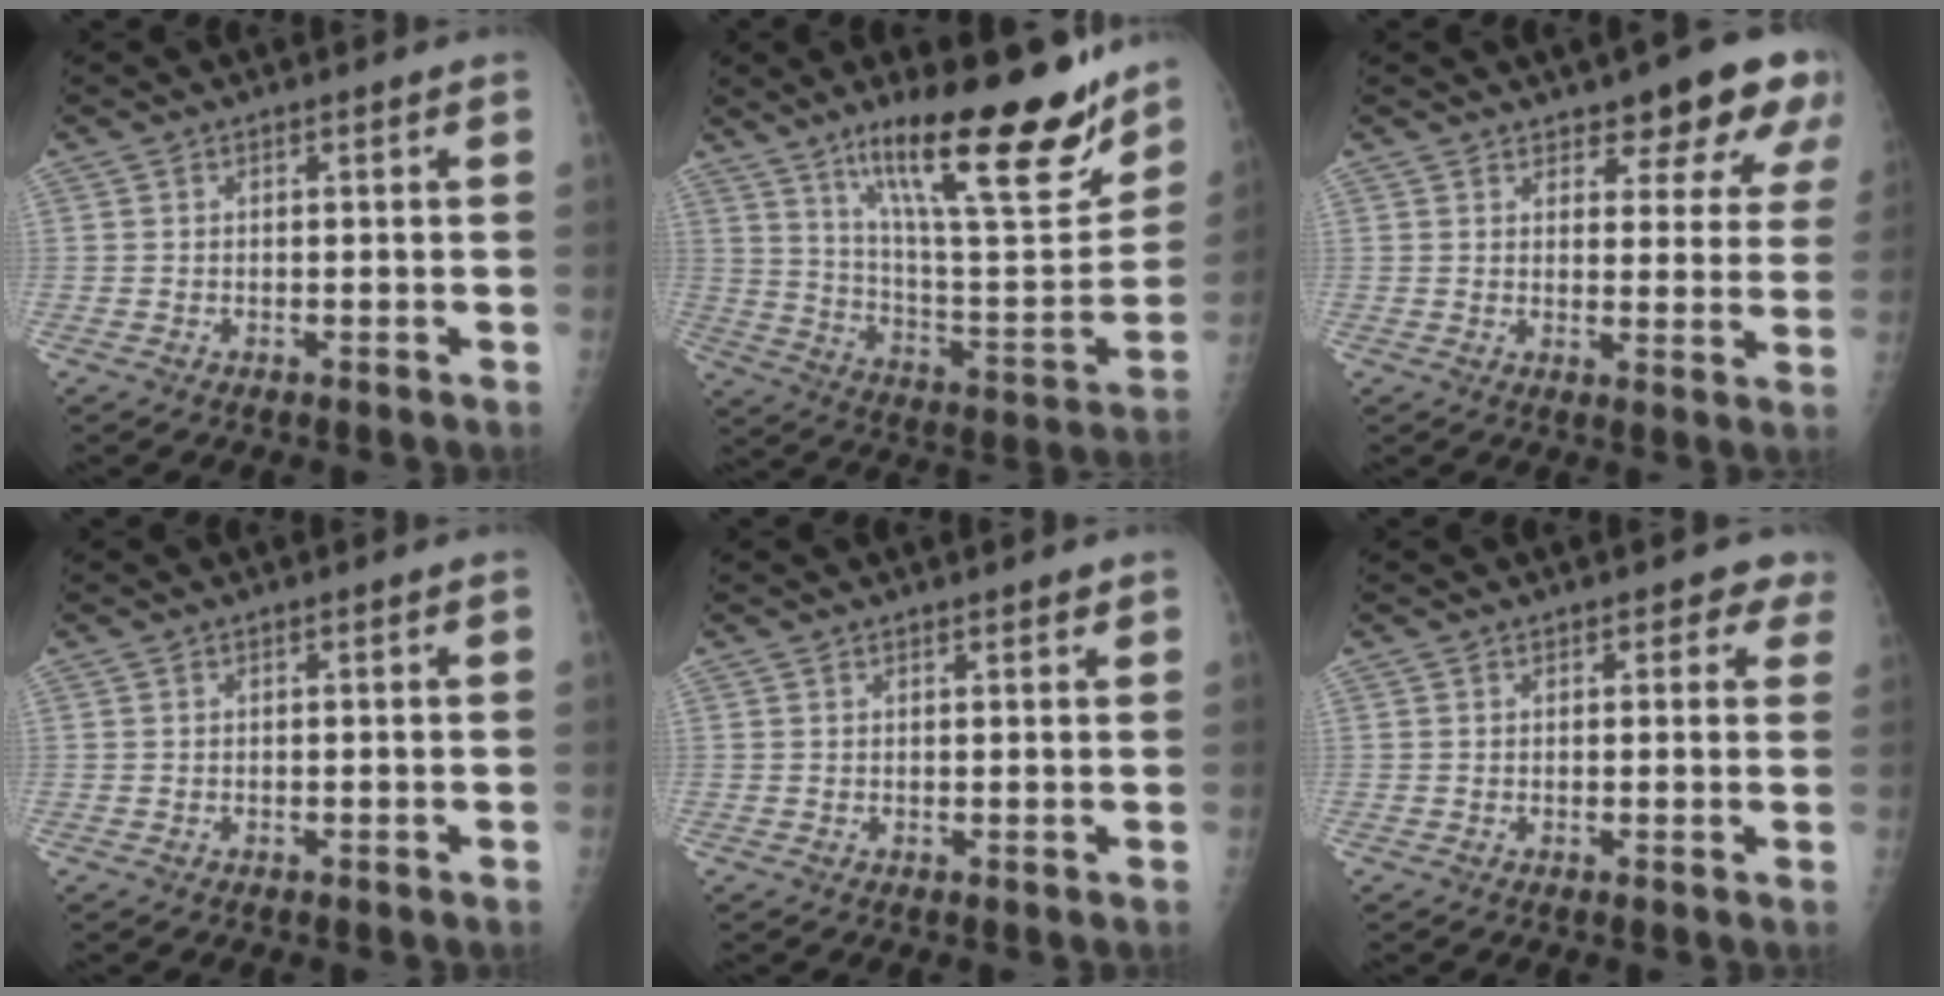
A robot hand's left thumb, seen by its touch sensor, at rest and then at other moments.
{"total": 25.7, "force": [16.8, 5.9, 18.5], "torque": [-0.256, -0.081, 0.275]}
{"total": 10.8, "force": [7.3, 4.2, 6.7], "torque": [-0.043, -0.038, 0.086]}
{"total": 0.0}
{"total": 1.2, "force": [1.0, 0.4, 0.6], "torque": [-0.005, -0.005, 0.012]}
{"total": 3.1, "force": [2.2, 1.9, 1.2], "torque": [0.022, -0.006, 0.016]}